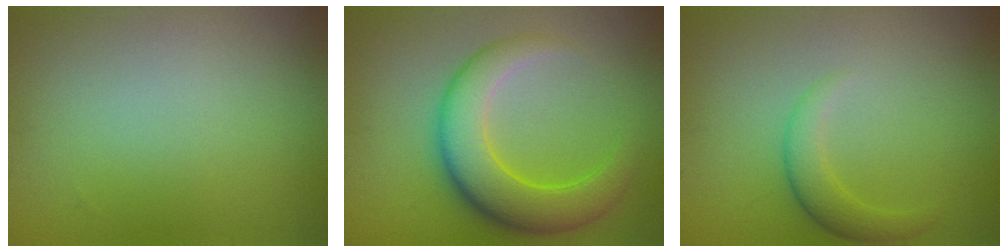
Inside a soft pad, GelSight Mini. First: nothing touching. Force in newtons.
{"total": 7.1, "press": 7.1, "slide": 0.1}
{"total": 2.4, "press": 2.4, "slide": 0.1}